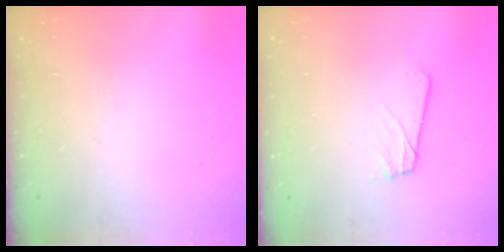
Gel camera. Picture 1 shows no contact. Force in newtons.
{"total": 1.8, "press": 1.8, "slide": 0.1}